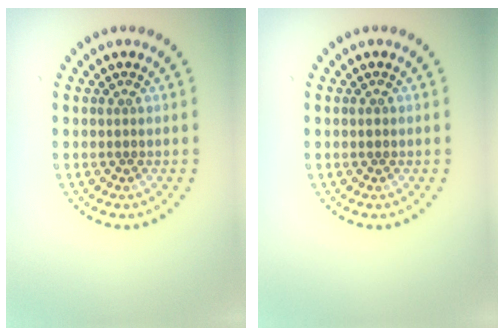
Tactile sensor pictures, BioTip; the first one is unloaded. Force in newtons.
{"total": 0.5, "press": 0.5, "slide": 0.1}